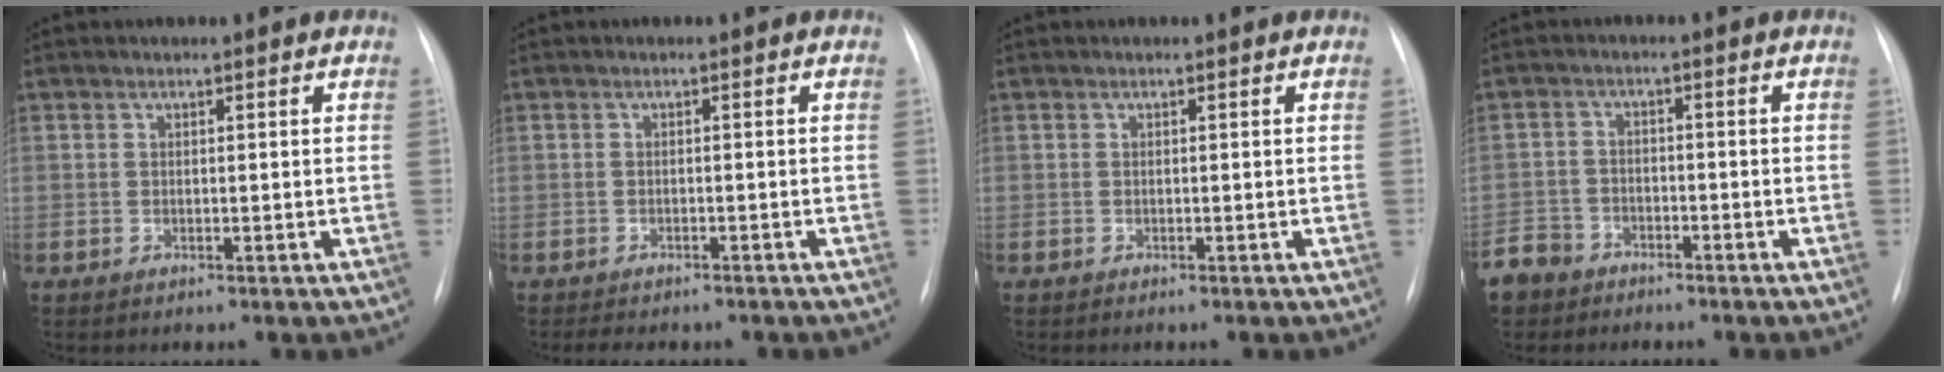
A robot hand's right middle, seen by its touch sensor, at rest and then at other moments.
{"total": 5.2, "force": [-4.3, 1.9, 2.1], "torque": [-0.031, -0.004, -0.051]}
{"total": 0.0}
{"total": 6.3, "force": [-4.9, 4.0, 0.3], "torque": [-0.011, -0.002, -0.094]}